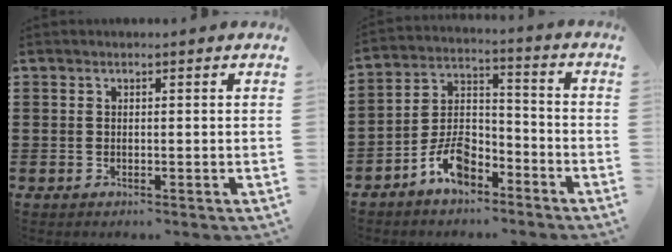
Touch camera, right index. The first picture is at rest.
{"total": 7.5, "force": [-5.3, 3.7, 3.8], "torque": [-0.089, 0.012, -0.103]}